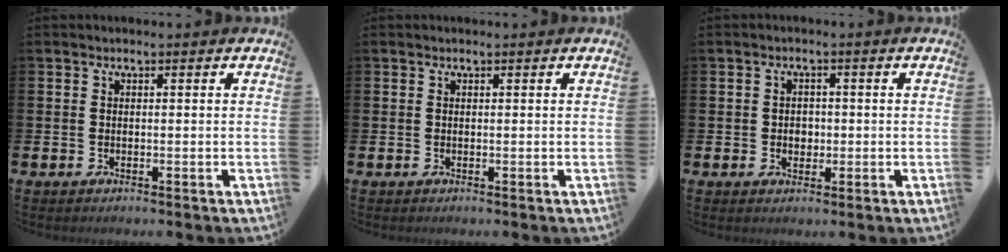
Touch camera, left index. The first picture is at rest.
{"total": 0.0}
{"total": 2.1, "force": [0.0, 1.8, 1.0], "torque": [-0.005, 0.001, -0.007]}